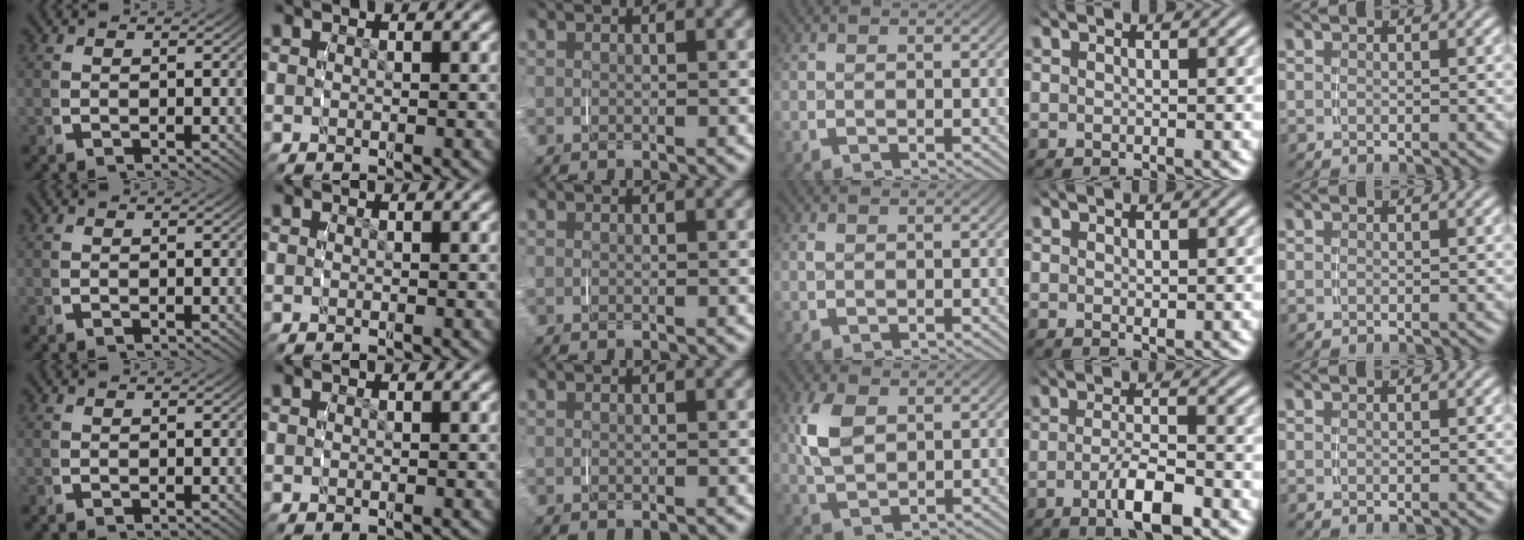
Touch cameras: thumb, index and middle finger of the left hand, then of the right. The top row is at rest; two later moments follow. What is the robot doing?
{"motion": "grasp_and_lifting", "object": "lipstick"}